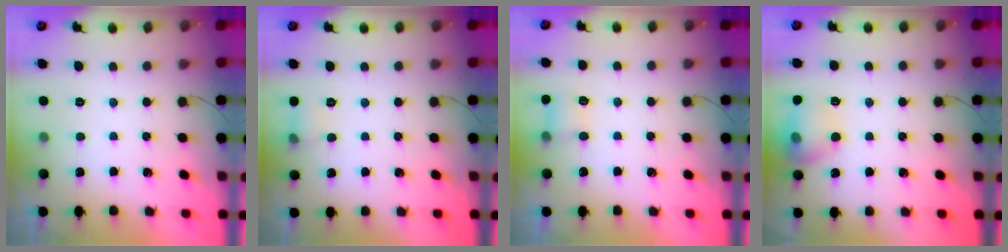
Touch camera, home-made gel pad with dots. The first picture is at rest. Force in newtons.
{"total": 5.7, "press": 5.2, "slide": 2.2}
{"total": 4.6, "press": 4.4, "slide": 1.2}
{"total": 11.8, "press": 11.7, "slide": 0.9}